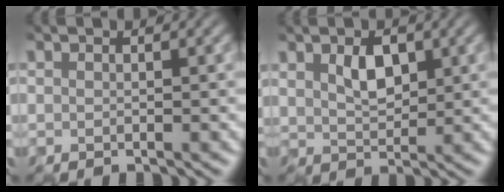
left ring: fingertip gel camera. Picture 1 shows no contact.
{"total": 2.6, "force": [0.9, 1.5, 1.8], "torque": [-0.038, 0.005, 0.019]}